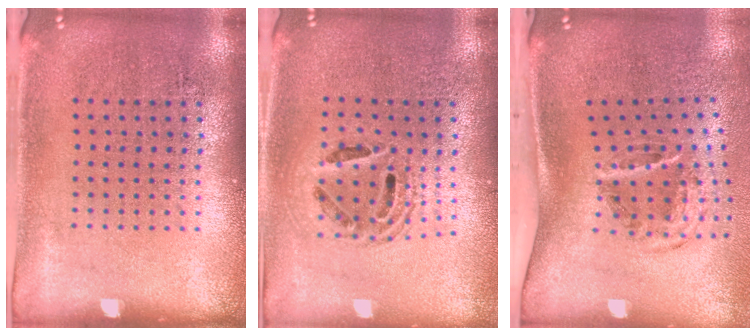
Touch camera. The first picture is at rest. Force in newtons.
{"total": 1.5, "press": 1.3, "slide": 0.8}
{"total": 2.0, "press": 1.2, "slide": 1.7}